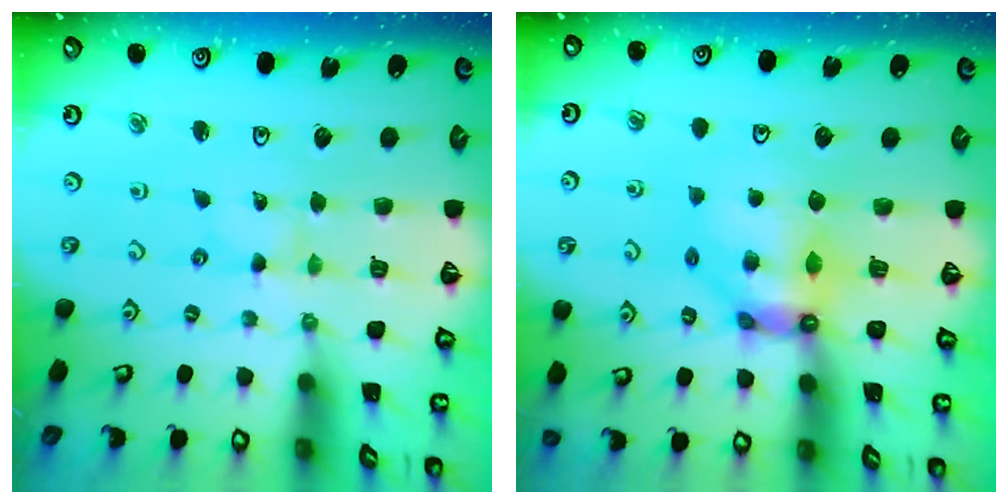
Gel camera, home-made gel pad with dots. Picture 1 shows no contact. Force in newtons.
{"total": 9.6, "press": 9.6, "slide": 1.0}